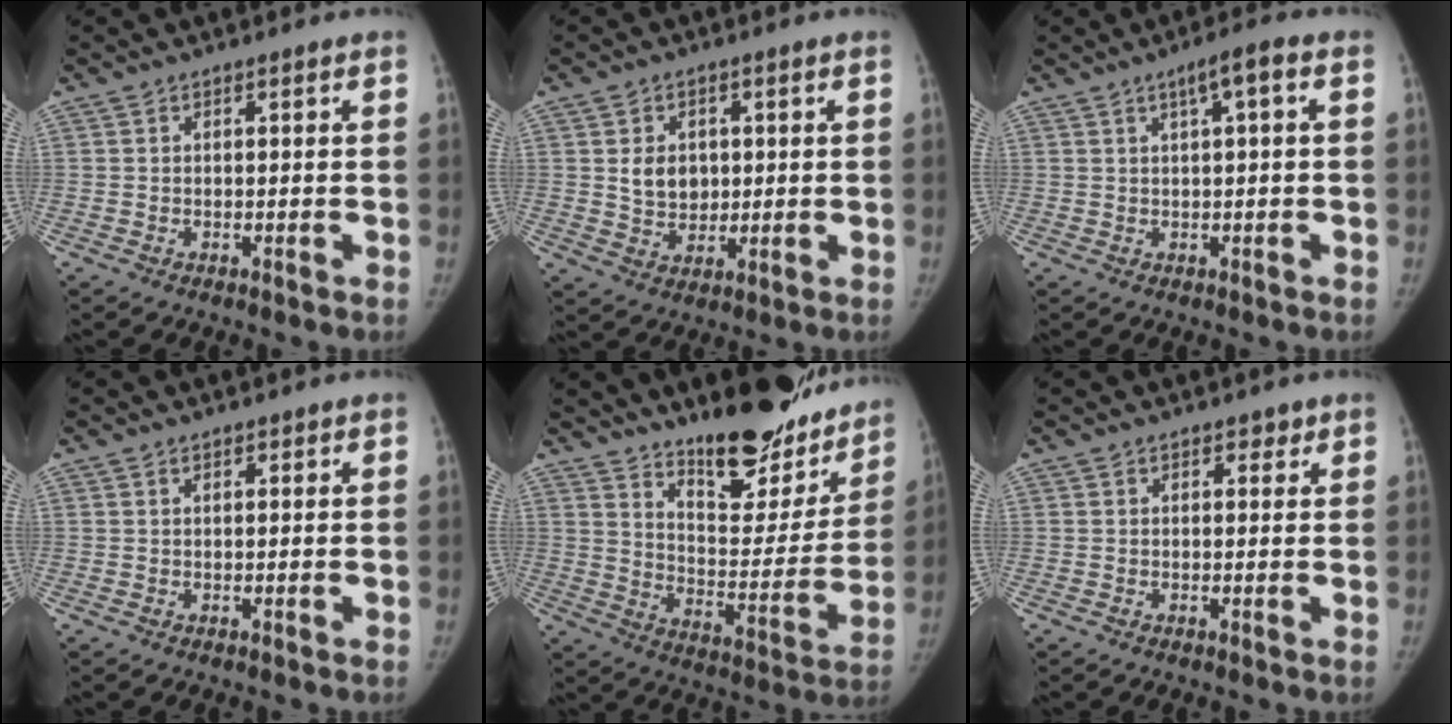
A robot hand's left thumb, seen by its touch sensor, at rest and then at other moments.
{"total": 6.6, "force": [1.1, 5.2, 3.9], "torque": [-0.037, -0.009, 0.028]}
{"total": 4.6, "force": [1.5, 0.6, 4.3], "torque": [-0.071, 0.013, 0.023]}
{"total": 0.9, "force": [0.6, 0.4, 0.5], "torque": [-0.005, -0.002, 0.009]}
{"total": 22.1, "force": [17.7, 7.5, 10.8], "torque": [-0.102, -0.124, 0.257]}
{"total": 1.6, "force": [1.1, 0.9, 0.8], "torque": [0.002, -0.004, 0.011]}